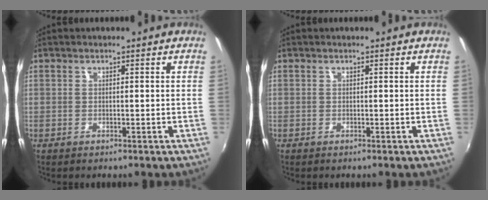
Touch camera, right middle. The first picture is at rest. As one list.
[{"total": 0.0}]